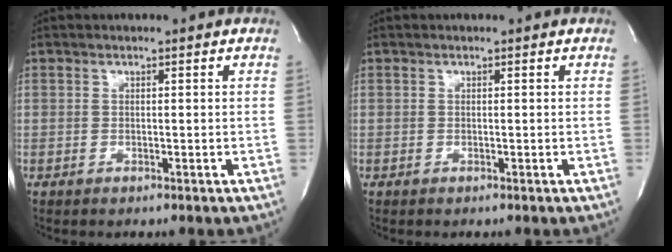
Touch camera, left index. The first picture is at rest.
{"total": 0.0}